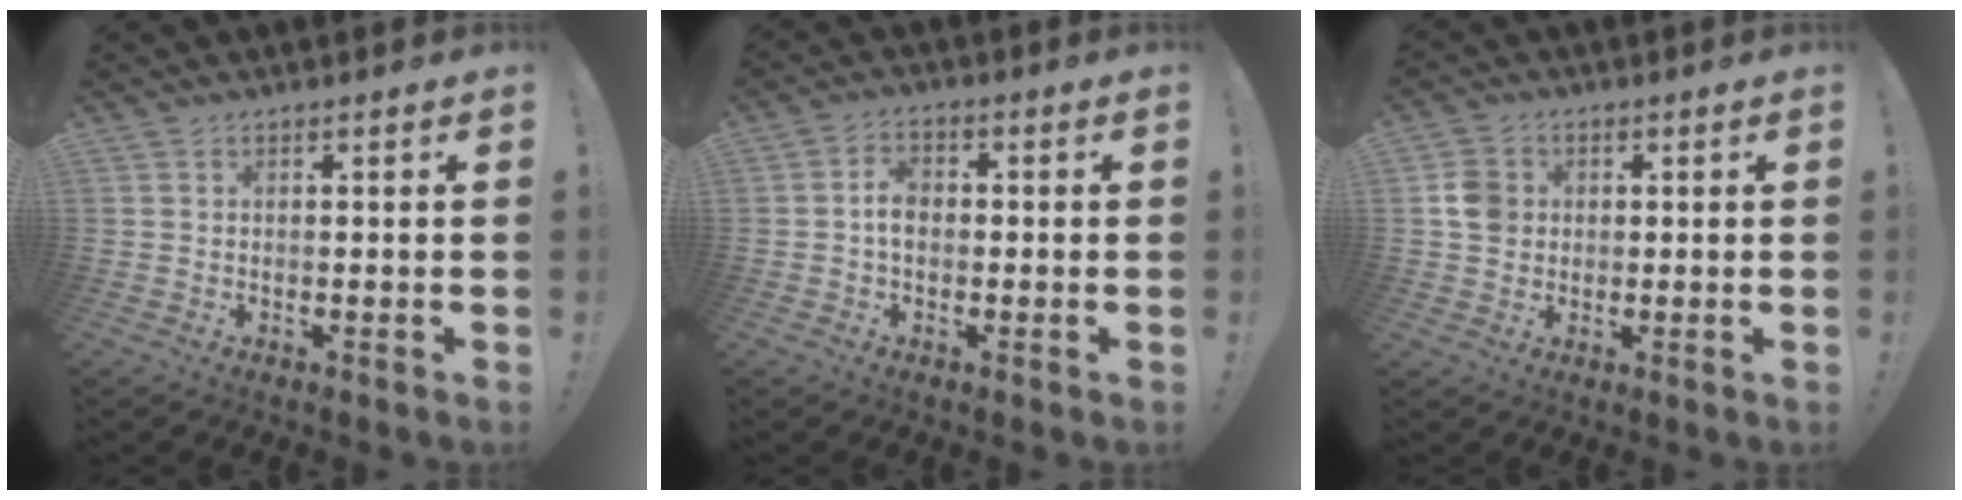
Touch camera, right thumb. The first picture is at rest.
{"total": 4.5, "force": [-0.3, 3.2, 3.2], "torque": [-0.044, 0.005, -0.007]}
{"total": 6.6, "force": [0.6, 5.9, 2.9], "torque": [-0.043, 0.008, 0.015]}